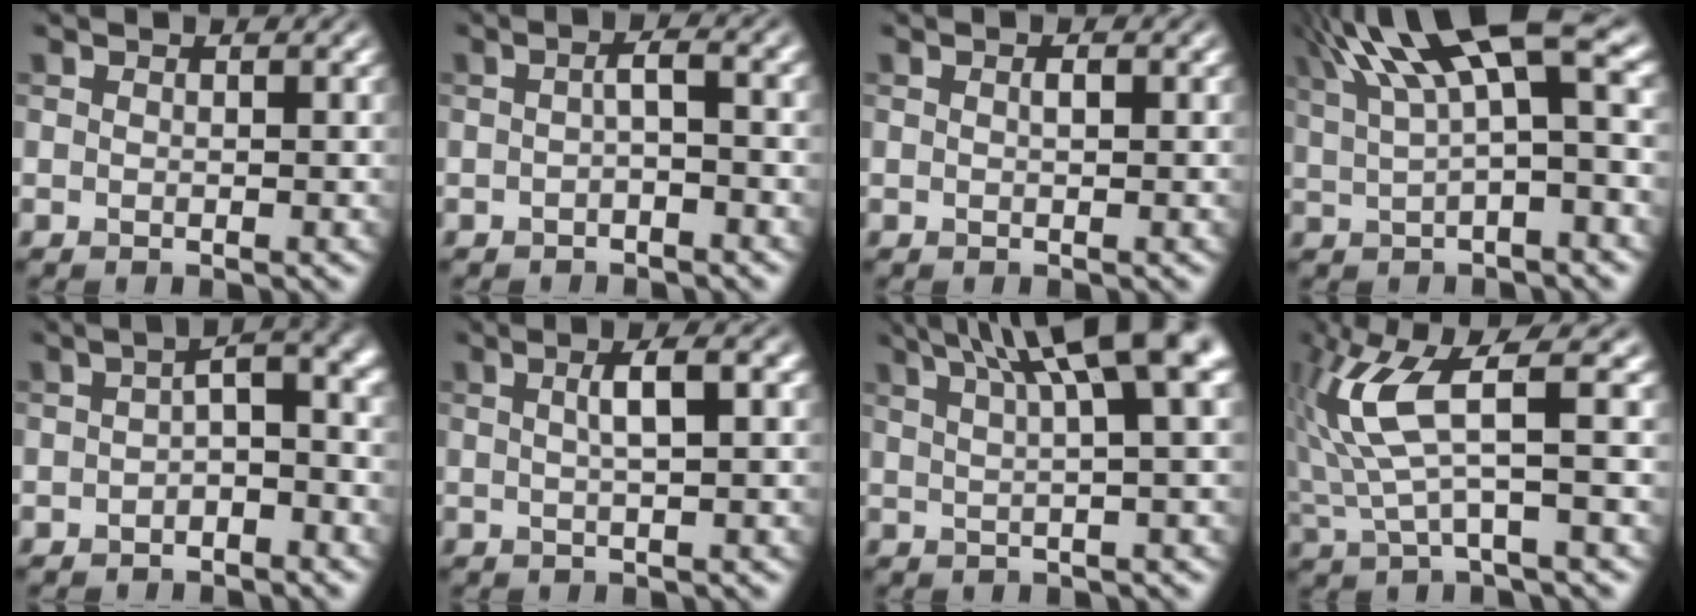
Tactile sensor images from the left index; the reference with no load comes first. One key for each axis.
{"total": 1.9, "fx": -0.6, "fy": 0.4, "fz": 1.8, "tx": -0.033, "ty": 0.008, "tz": -0.014}
{"total": 0.6, "fx": 0.0, "fy": 0.2, "fz": 0.6, "tx": -0.013, "ty": 0.002, "tz": -0.001}
{"total": 10.1, "fx": 4.5, "fy": 2.7, "fz": 8.6, "tx": -0.162, "ty": 0.030, "tz": 0.077}
{"total": 4.1, "fx": -0.7, "fy": 1.6, "fz": 3.7, "tx": -0.051, "ty": 0.011, "tz": -0.021}
{"total": 3.4, "fx": 0.4, "fy": 0.9, "fz": 3.2, "tx": -0.046, "ty": 0.016, "tz": 0.001}
{"total": 10.5, "fx": 4.7, "fy": 2.6, "fz": 9.0, "tx": -0.092, "ty": 0.038, "tz": 0.060}
{"total": 6.5, "fx": 1.2, "fy": 1.3, "fz": 6.2, "tx": -0.150, "ty": 0.008, "tz": 0.024}